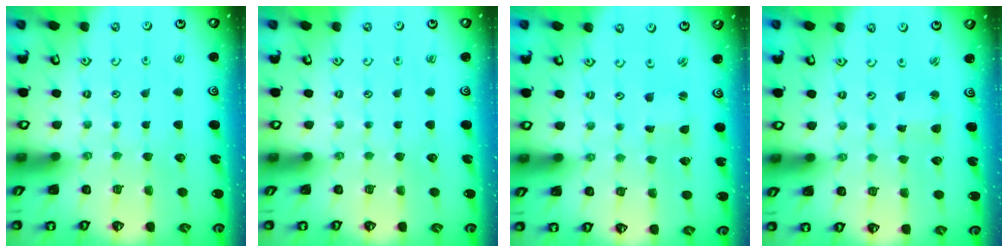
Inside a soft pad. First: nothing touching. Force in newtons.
{"total": 0.0}
{"total": 0.0}
{"total": 2.2, "press": 2.2, "slide": 0.3}